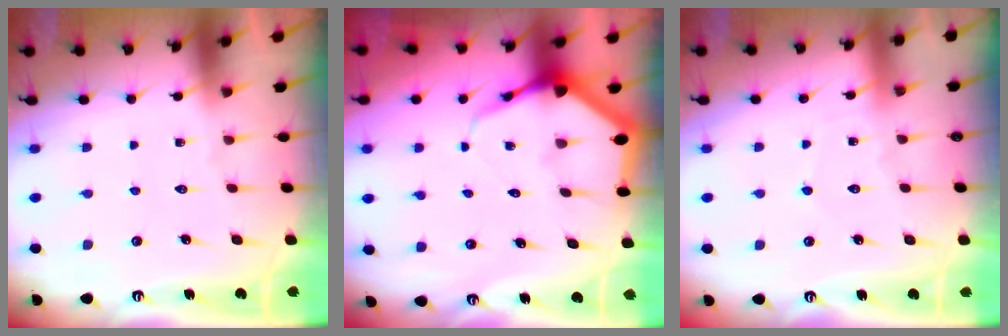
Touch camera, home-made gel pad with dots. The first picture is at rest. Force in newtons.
{"total": 5.8, "press": 5.8, "slide": 0.7}
{"total": 4.4, "press": 4.3, "slide": 0.5}